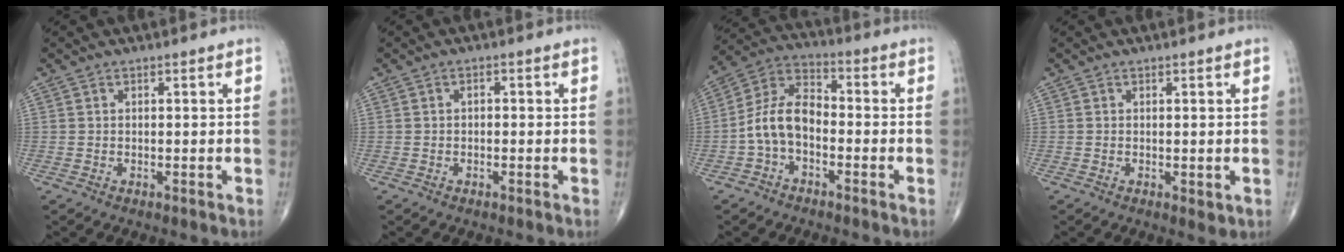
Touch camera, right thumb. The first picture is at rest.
{"total": 0.8, "force": [-0.2, 0.6, 0.5], "torque": [-0.001, 0.003, -0.007]}
{"total": 9.3, "force": [-2.3, 5.6, 7.0], "torque": [-0.130, 0.040, -0.057]}
{"total": 1.4, "force": [-0.2, 0.6, 1.2], "torque": [-0.014, -0.004, 0.001]}